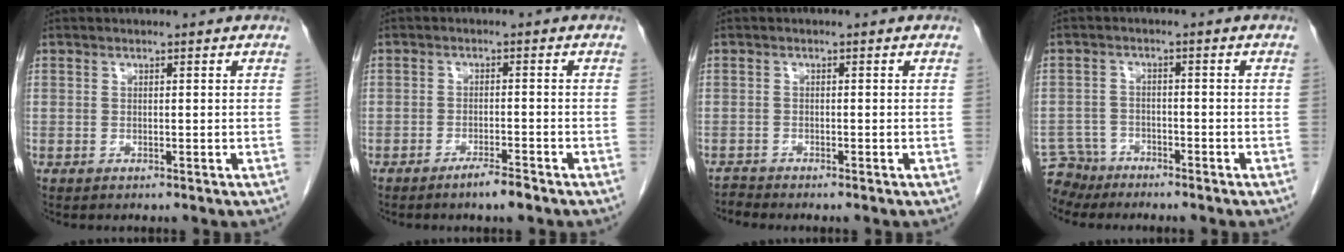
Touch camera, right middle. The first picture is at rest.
{"total": 3.0, "force": [-2.3, 0.1, 1.9], "torque": [-0.033, -0.002, -0.040]}
{"total": 1.1, "force": [-0.9, -0.3, -0.5], "torque": [0.011, -0.008, -0.018]}
{"total": 5.4, "force": [-5.2, 1.3, -0.8], "torque": [0.018, 0.000, -0.099]}